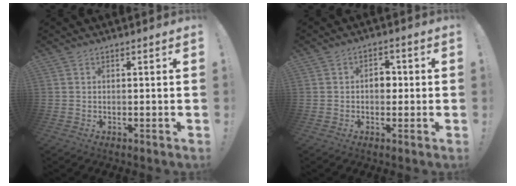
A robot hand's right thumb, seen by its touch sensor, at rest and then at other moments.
{"total": 5.2, "force": [-0.4, 3.8, 3.5], "torque": [-0.051, 0.012, -0.012]}